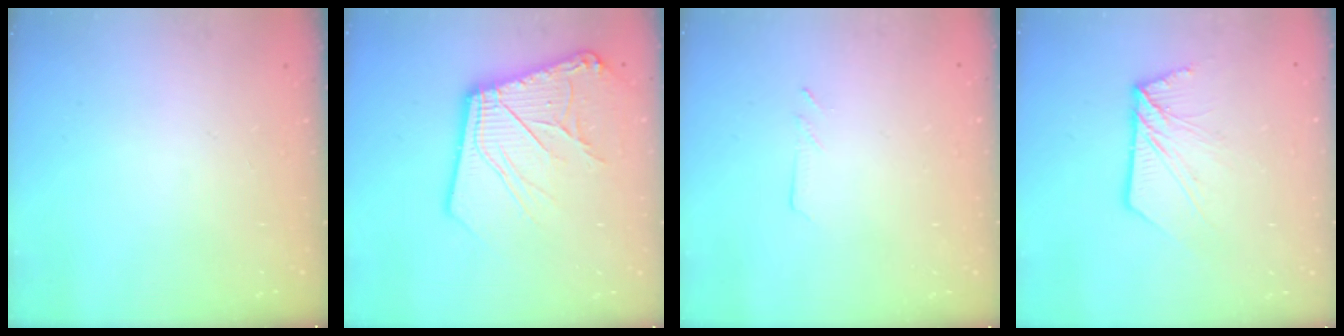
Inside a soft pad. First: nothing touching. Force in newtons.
{"total": 17.8, "press": 17.7, "slide": 2.3}
{"total": 2.2, "press": 2.2, "slide": 0.2}
{"total": 10.2, "press": 10.2, "slide": 0.7}